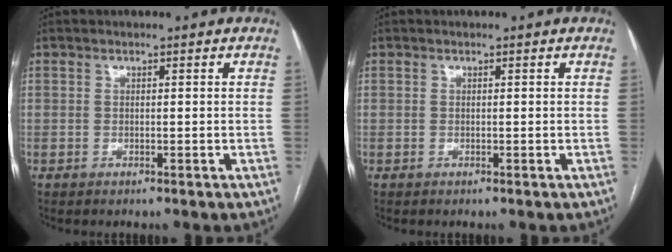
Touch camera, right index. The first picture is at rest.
{"total": 0.0}